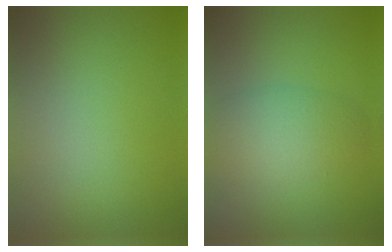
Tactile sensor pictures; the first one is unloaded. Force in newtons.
{"total": 4.2, "press": 4.2, "slide": 0.2}